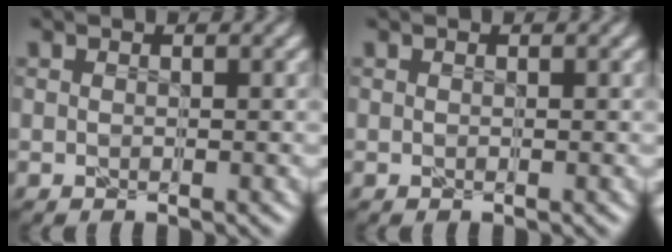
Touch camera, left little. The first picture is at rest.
{"total": 0.0}